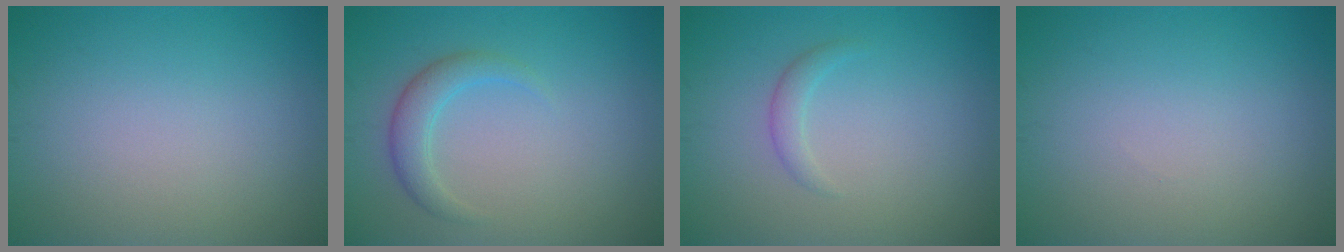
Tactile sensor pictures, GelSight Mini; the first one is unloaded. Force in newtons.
{"total": 2.4, "press": 2.4, "slide": 0.1}
{"total": 1.3, "press": 1.3, "slide": 0.0}
{"total": 0.0}